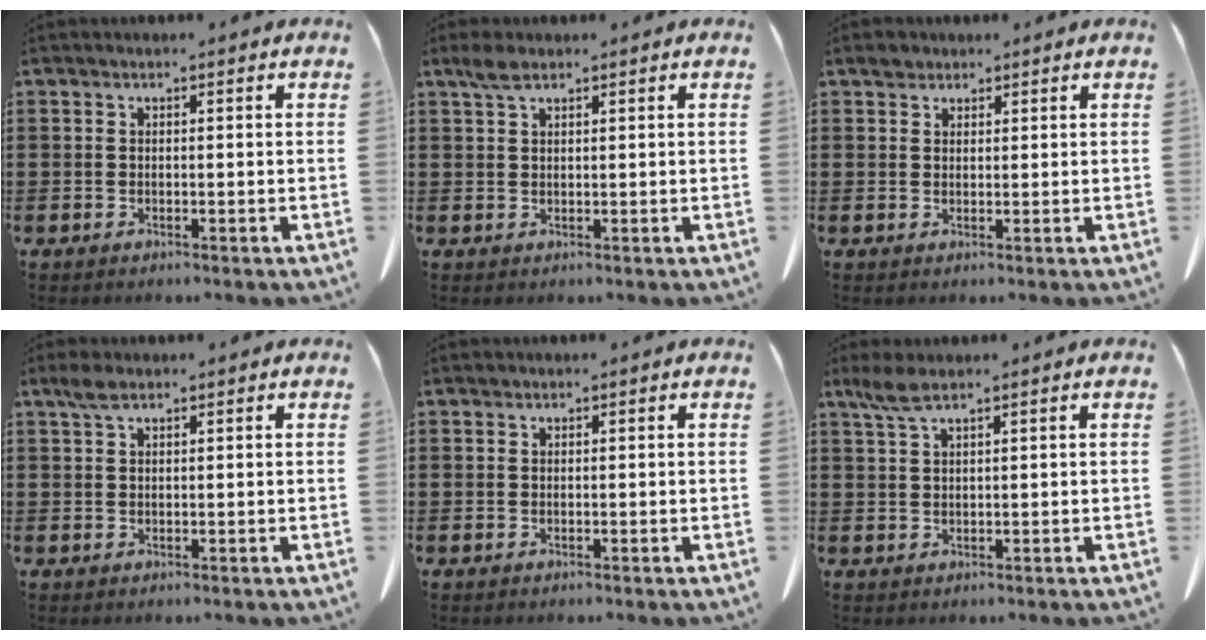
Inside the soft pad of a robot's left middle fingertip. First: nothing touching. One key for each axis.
{"total": 2.5, "fx": 1.5, "fy": 1.0, "fz": 1.8, "tx": -0.040, "ty": 0.005, "tz": 0.028}
{"total": 1.8, "fx": 1.5, "fy": 1.0, "fz": 0.2, "tx": -0.001, "ty": 0.002, "tz": 0.029}
{"total": 2.3, "fx": 1.3, "fy": 1.0, "fz": 1.7, "tx": -0.038, "ty": 0.006, "tz": 0.023}
{"total": 0.0}
{"total": 3.5, "fx": 2.2, "fy": 0.7, "fz": 2.6, "tx": -0.063, "ty": -0.001, "tz": 0.038}